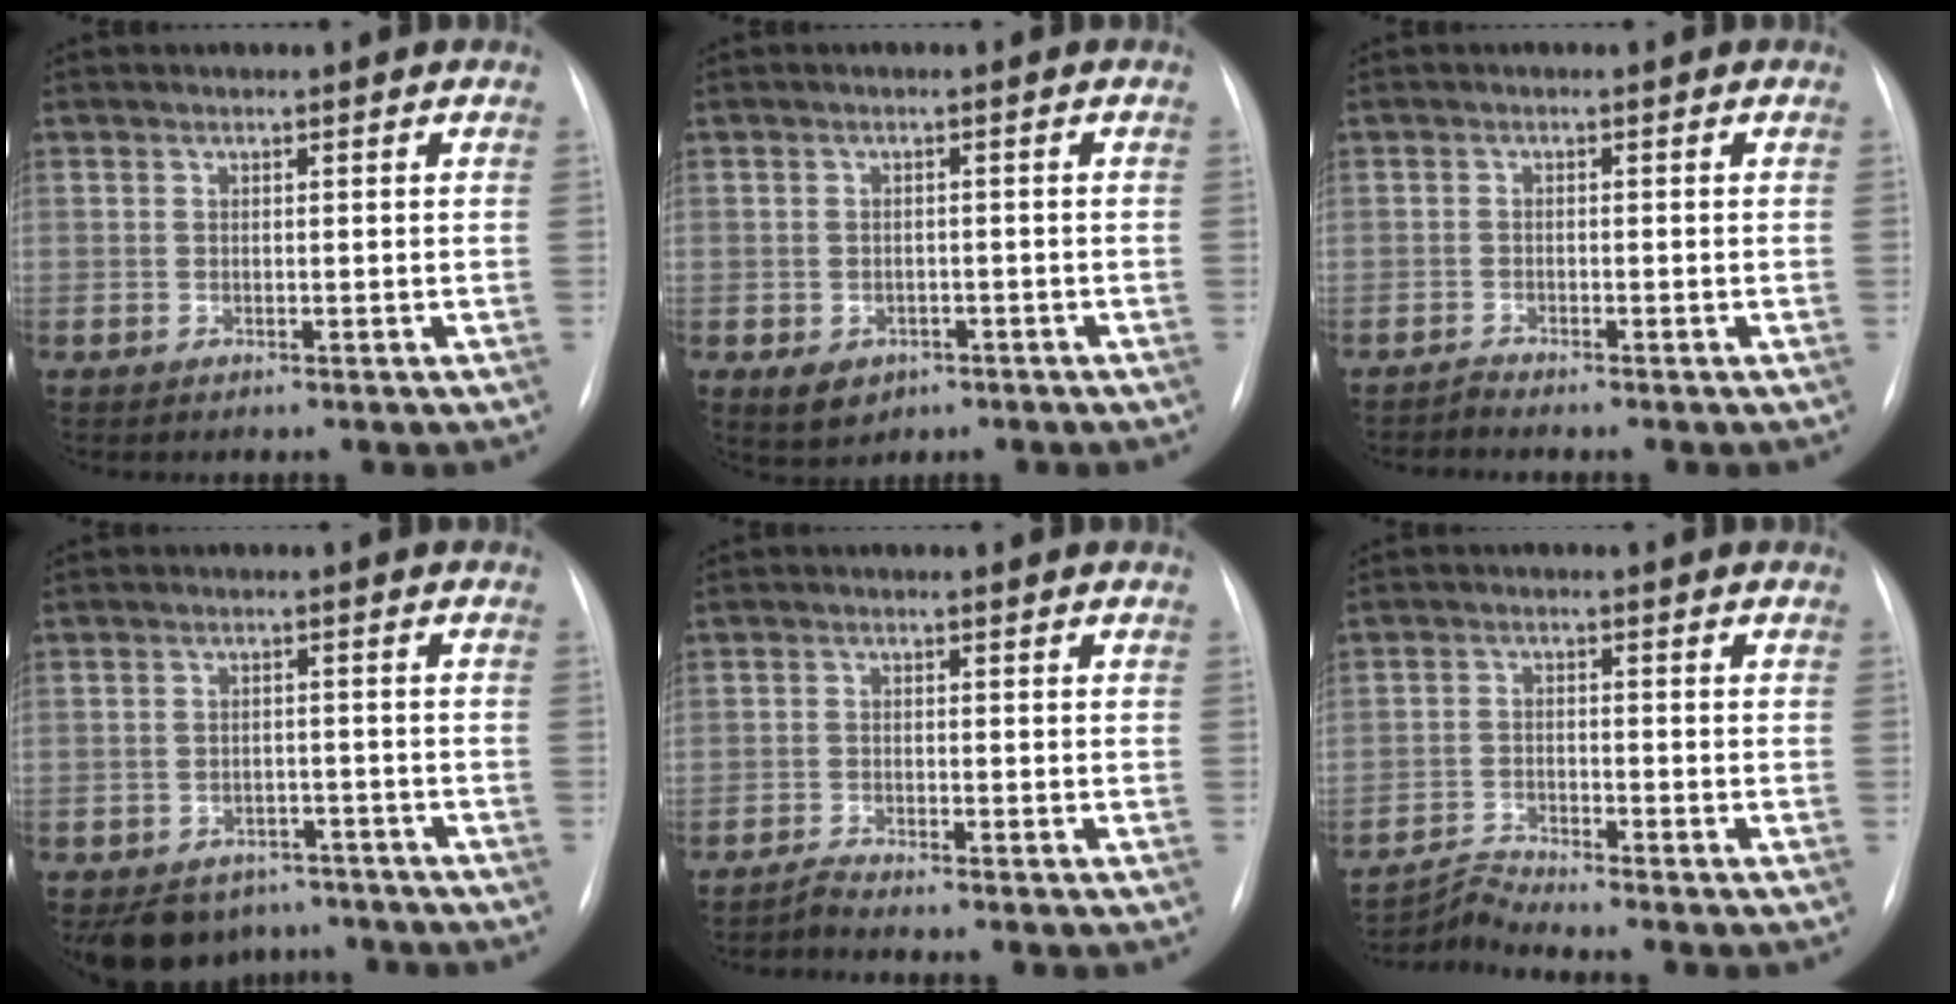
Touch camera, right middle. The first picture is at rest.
{"total": 4.1, "force": [-2.0, 3.2, 1.7], "torque": [-0.026, 0.002, -0.017]}
{"total": 1.1, "force": [-1.0, -0.3, -0.3], "torque": [0.006, -0.006, -0.019]}
{"total": 9.2, "force": [-7.3, 5.3, 1.4], "torque": [-0.014, 0.012, -0.093]}
{"total": 1.6, "force": [-1.5, -0.5, -0.2], "torque": [0.001, -0.008, -0.030]}
{"total": 4.1, "force": [-3.6, -1.7, -1.0], "torque": [0.010, -0.017, -0.068]}